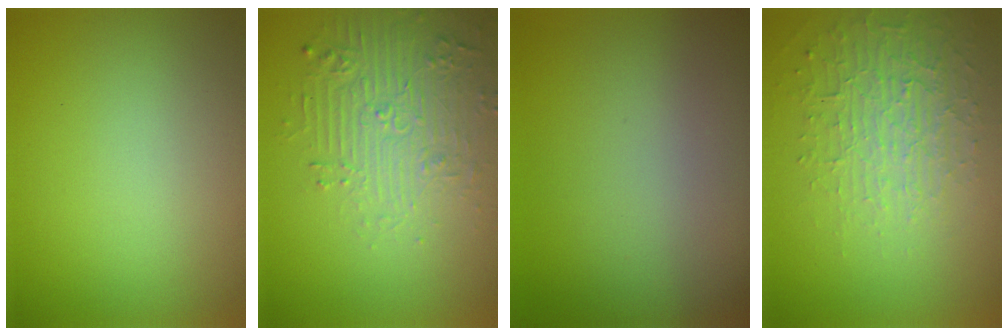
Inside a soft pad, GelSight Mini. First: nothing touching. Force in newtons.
{"total": 5.2, "press": 4.0, "slide": 3.3}
{"total": 0.0}
{"total": 3.7, "press": 3.1, "slide": 2.0}